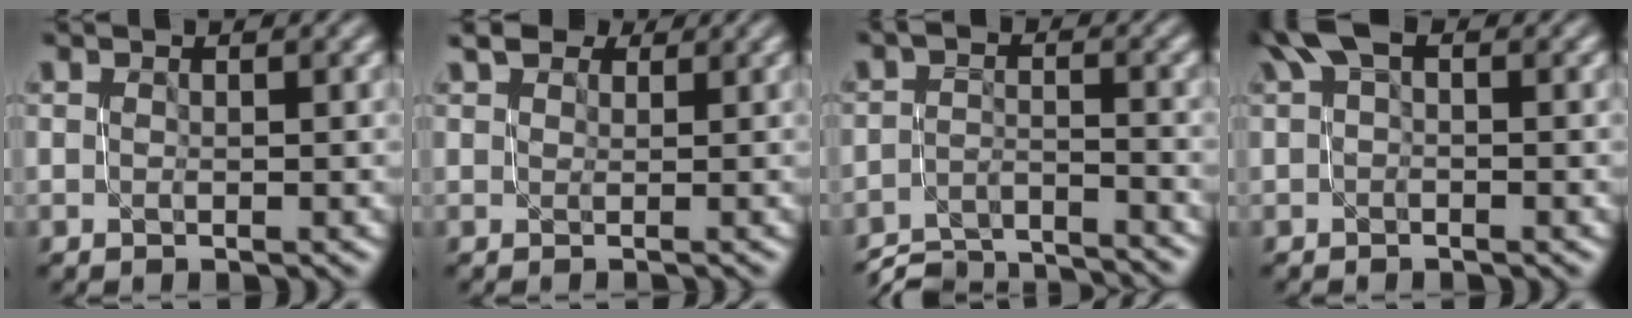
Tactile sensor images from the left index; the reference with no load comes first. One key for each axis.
{"total": 2.8, "fx": 2.4, "fy": 1.0, "fz": 1.1, "tx": -0.019, "ty": 0.009, "tz": 0.025}
{"total": 7.2, "fx": -7.0, "fy": 1.1, "fz": 1.4, "tx": -0.021, "ty": -0.008, "tz": -0.117}
{"total": 2.5, "fx": 1.2, "fy": 0.8, "fz": 2.1, "tx": -0.040, "ty": 0.008, "tz": 0.017}